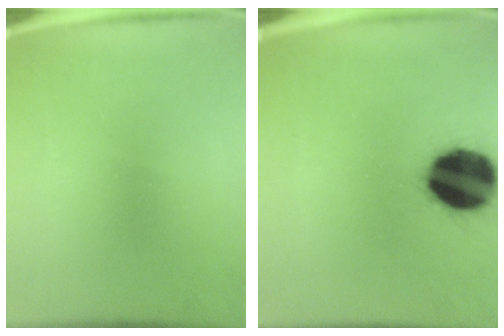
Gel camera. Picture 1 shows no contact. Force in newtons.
{"total": 19.8}